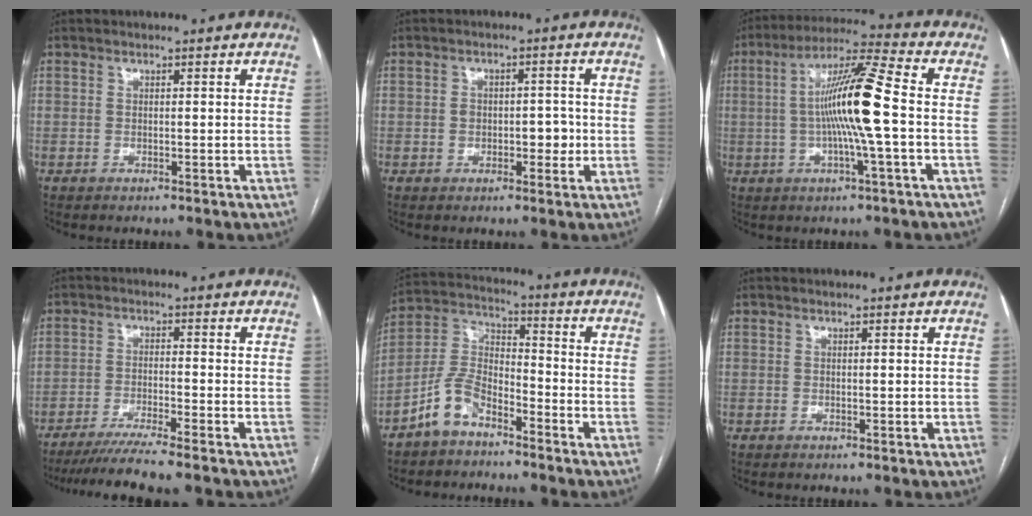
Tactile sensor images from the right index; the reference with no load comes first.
{"total": 4.1, "force": [-0.6, 2.6, 3.1], "torque": [-0.039, 0.015, -0.004]}
{"total": 12.6, "force": [-0.6, -0.3, 12.6], "torque": [-0.230, 0.012, -0.018]}
{"total": 7.8, "force": [-6.6, -1.4, 3.9], "torque": [-0.055, -0.026, -0.108]}
{"total": 8.1, "force": [-5.7, 3.7, 4.4], "torque": [-0.100, 0.016, -0.118]}
{"total": 0.0}